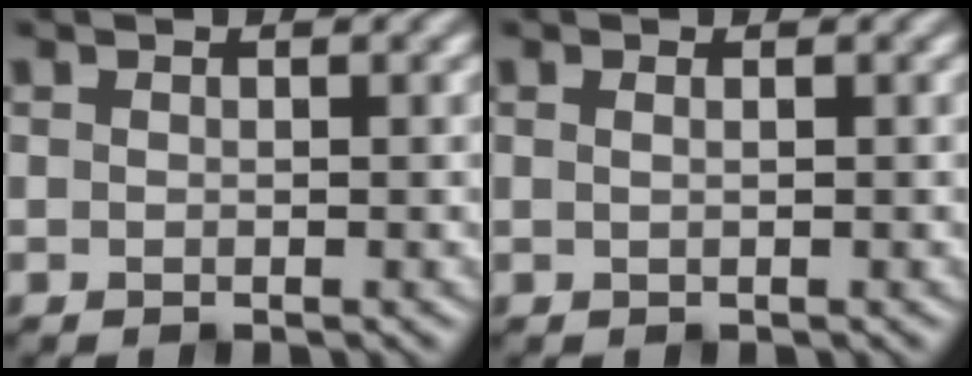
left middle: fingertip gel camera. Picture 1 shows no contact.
{"total": 1.1, "force": [0.5, 0.6, 0.8], "torque": [0.001, -0.003, -0.007]}